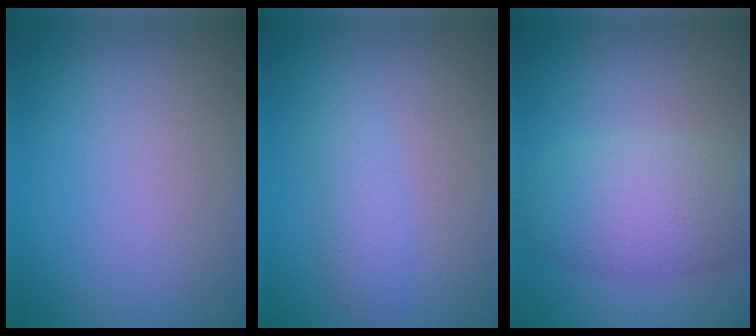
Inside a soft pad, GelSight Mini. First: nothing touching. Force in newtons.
{"total": 2.0, "press": 2.0, "slide": 0.1}
{"total": 5.9, "press": 5.9, "slide": 0.3}